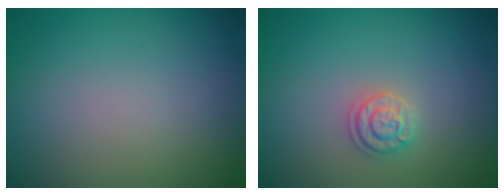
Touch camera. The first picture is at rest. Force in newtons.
{"total": 1.8, "press": 1.7, "slide": 0.3}